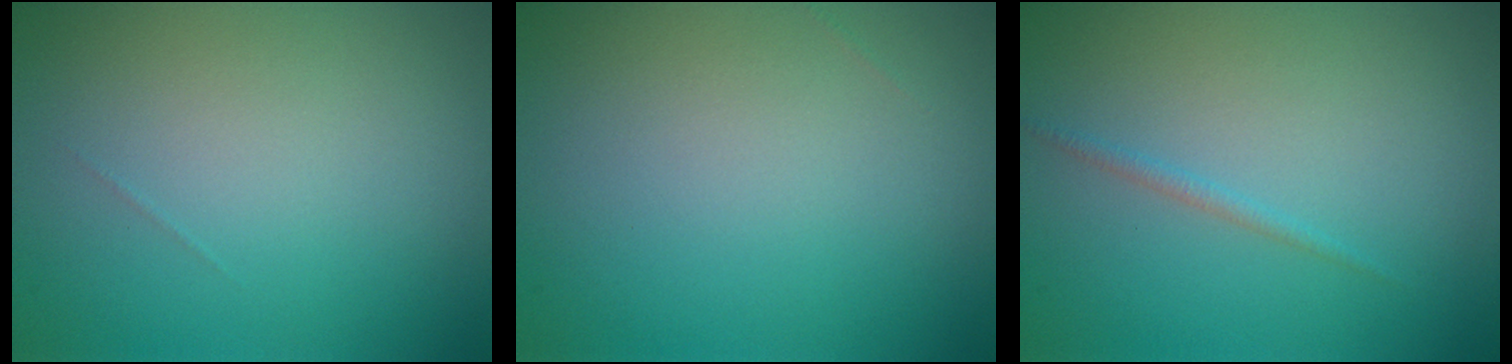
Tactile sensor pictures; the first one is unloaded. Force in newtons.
{"total": 0.0}
{"total": 0.7, "press": 0.7, "slide": 0.0}